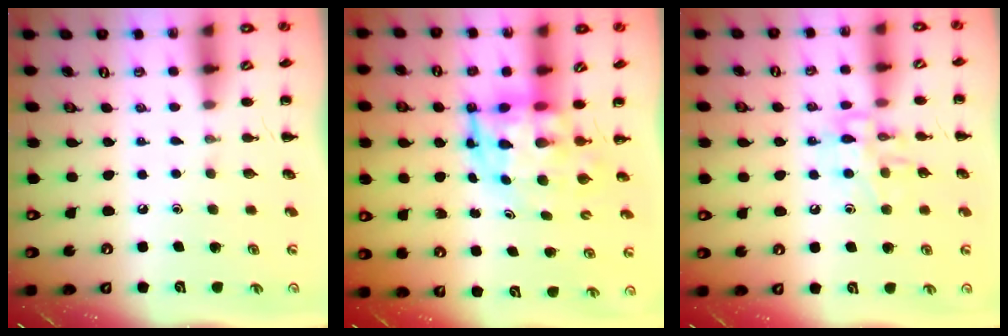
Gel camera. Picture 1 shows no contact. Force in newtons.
{"total": 6.5, "press": 6.2, "slide": 2.1}
{"total": 10.6, "press": 10.6, "slide": 0.6}